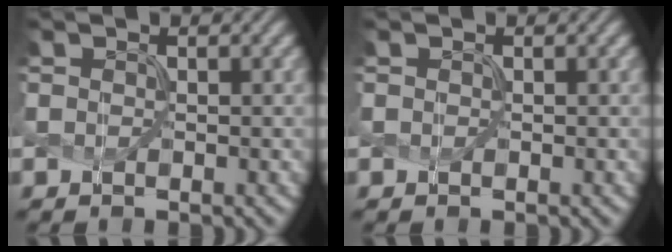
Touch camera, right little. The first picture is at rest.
{"total": 0.7, "force": [-0.3, -0.3, -0.6], "torque": [0.004, 0.000, 0.001]}